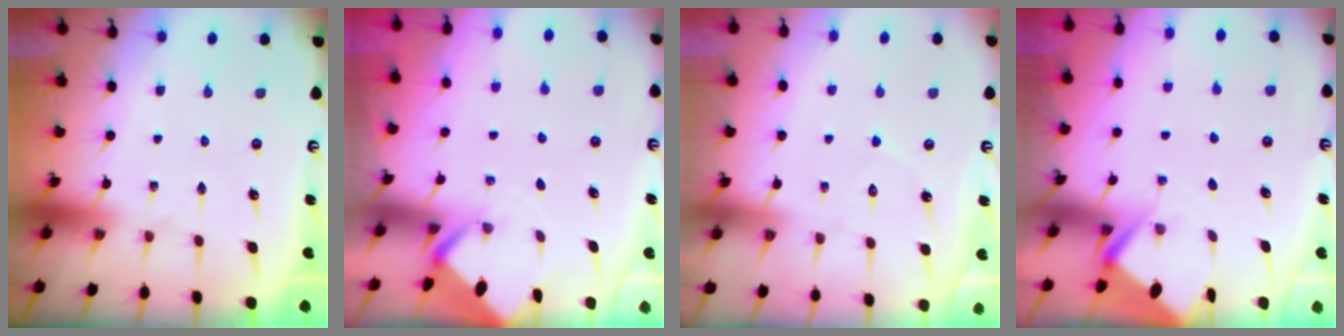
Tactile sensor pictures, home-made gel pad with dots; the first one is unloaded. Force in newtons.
{"total": 2.0, "press": 2.0, "slide": 0.2}
{"total": 3.8, "press": 3.8, "slide": 0.3}
{"total": 2.9, "press": 2.8, "slide": 0.4}